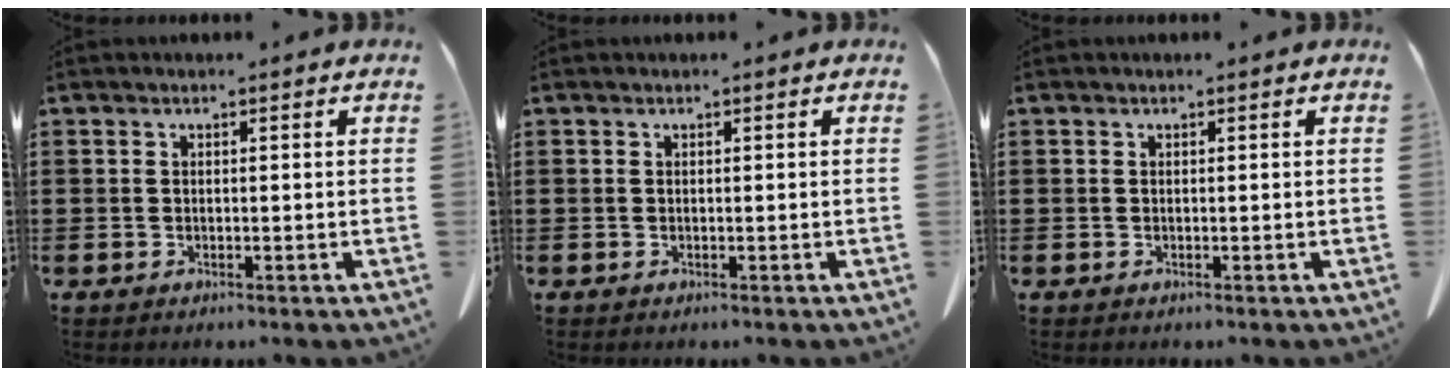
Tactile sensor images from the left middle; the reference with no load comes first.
{"total": 0.0}
{"total": 0.0}